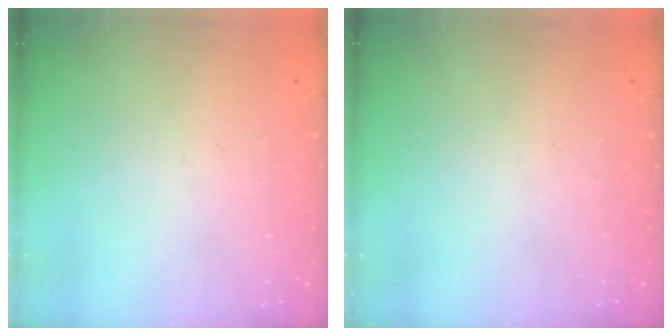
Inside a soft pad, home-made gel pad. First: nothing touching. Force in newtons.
{"total": 0.0}